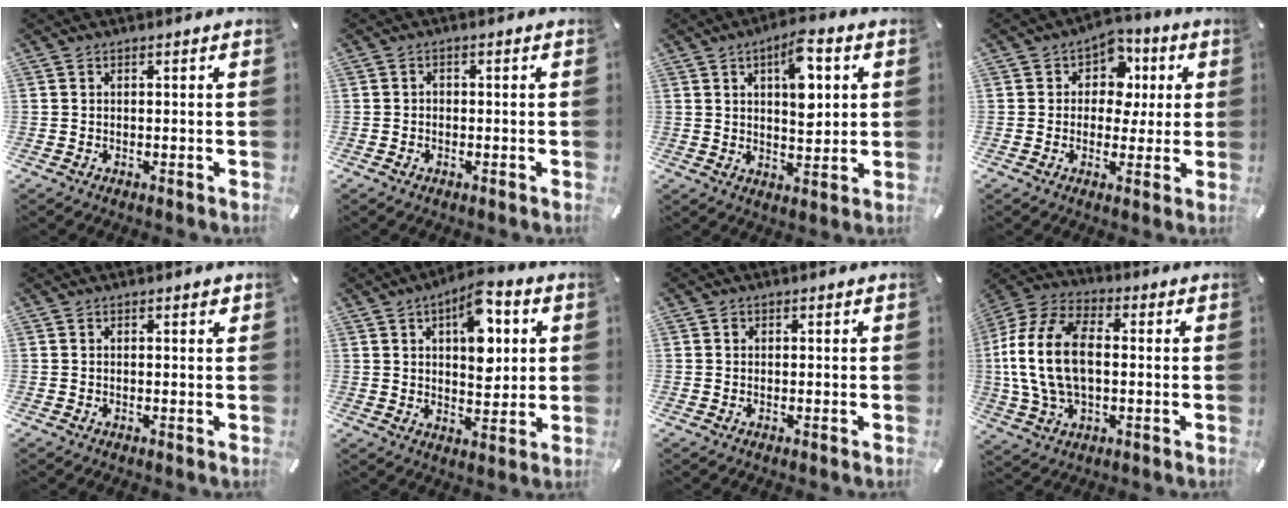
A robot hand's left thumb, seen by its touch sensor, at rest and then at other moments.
{"total": 1.4, "force": [-0.7, 1.1, 0.5], "torque": [-0.009, 0.006, -0.016]}
{"total": 10.3, "force": [3.6, 5.0, 8.2], "torque": [-0.106, -0.014, 0.056]}
{"total": 8.3, "force": [1.5, 7.3, 3.6], "torque": [-0.053, -0.008, 0.025]}
{"total": 0.7, "force": [0.4, 0.3, 0.5], "torque": [-0.010, 0.002, 0.006]}
{"total": 12.0, "force": [4.7, 6.5, 8.9], "torque": [-0.113, -0.017, 0.078]}
{"total": 0.6, "force": [0.1, 0.6, 0.2], "torque": [-0.003, 0.004, 0.001]}
{"total": 16.0, "force": [-0.4, 10.4, 12.2], "torque": [-0.279, 0.004, -0.009]}